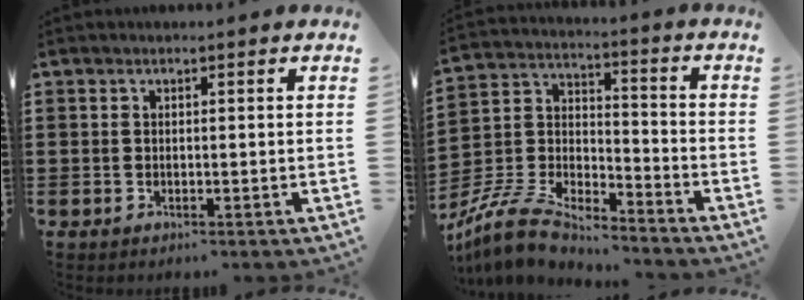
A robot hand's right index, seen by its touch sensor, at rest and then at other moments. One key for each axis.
{"total": 8.1, "fx": -7.4, "fy": 1.6, "fz": 2.9, "tx": -0.086, "ty": -0.005, "tz": -0.154}